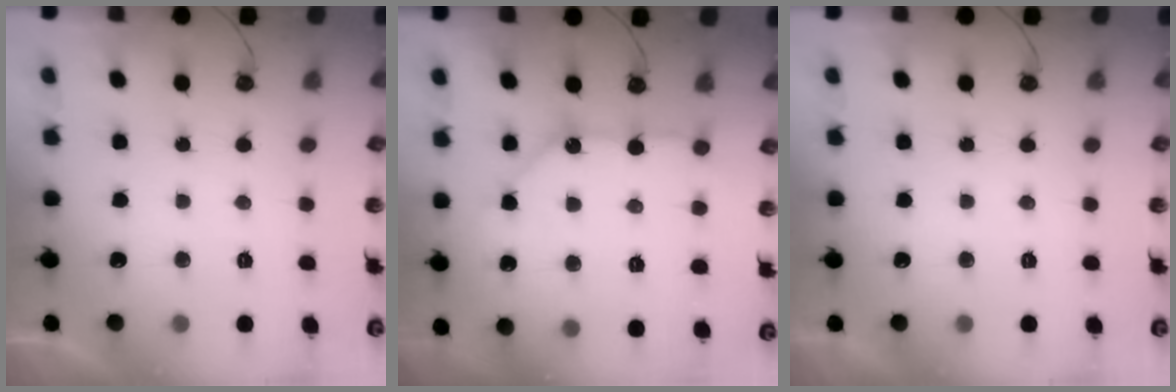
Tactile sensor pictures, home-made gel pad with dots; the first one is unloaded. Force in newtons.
{"total": 12.0, "press": 12.0, "slide": 1.0}
{"total": 0.0}